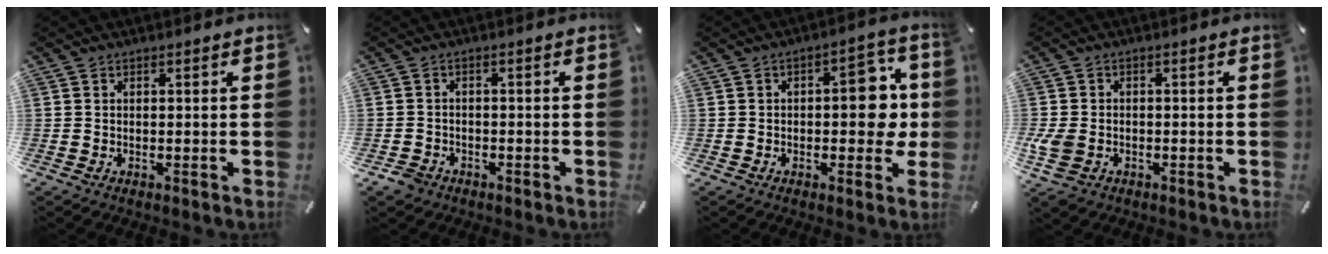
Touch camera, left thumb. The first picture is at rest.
{"total": 2.9, "force": [-2.0, 2.0, 0.7], "torque": [-0.019, 0.007, -0.040]}
{"total": 11.7, "force": [0.0, 6.8, 9.6], "torque": [-0.103, -0.001, -0.004]}
{"total": 5.9, "force": [-1.8, 4.5, 3.4], "torque": [-0.089, 0.002, -0.032]}